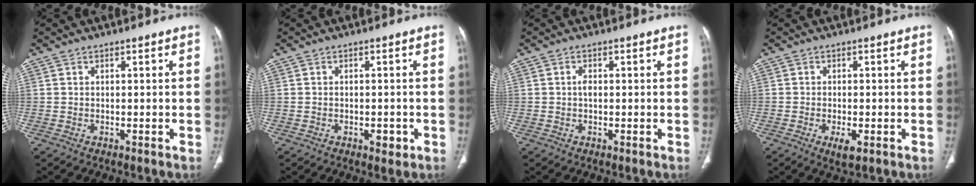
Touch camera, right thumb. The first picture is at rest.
{"total": 2.2, "force": [-0.9, 1.2, 1.7], "torque": [-0.018, 0.002, -0.008]}
{"total": 1.2, "force": [0.0, 0.7, 1.0], "torque": [-0.016, 0.002, -0.005]}
{"total": 3.5, "force": [-1.4, 1.3, 2.9], "torque": [-0.052, -0.005, -0.019]}